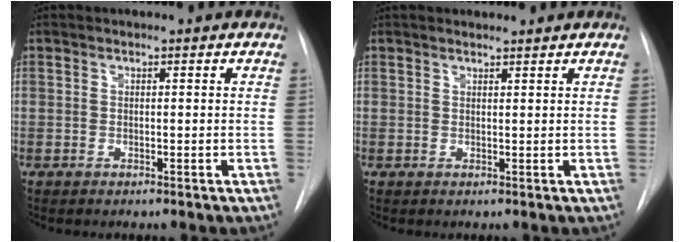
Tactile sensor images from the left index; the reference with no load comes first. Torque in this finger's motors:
{"motor_torque": [0.07, -0.10, -0.14, 0.02]}